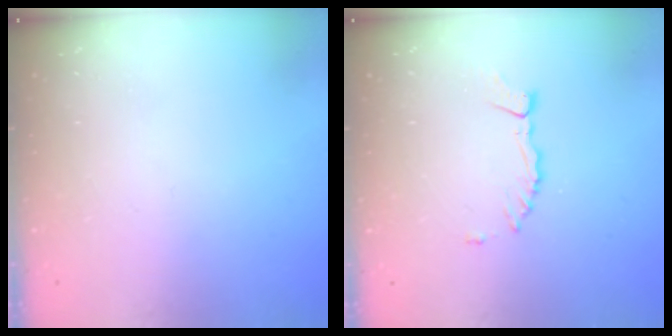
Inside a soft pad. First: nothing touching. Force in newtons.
{"total": 4.1, "press": 4.1, "slide": 0.4}